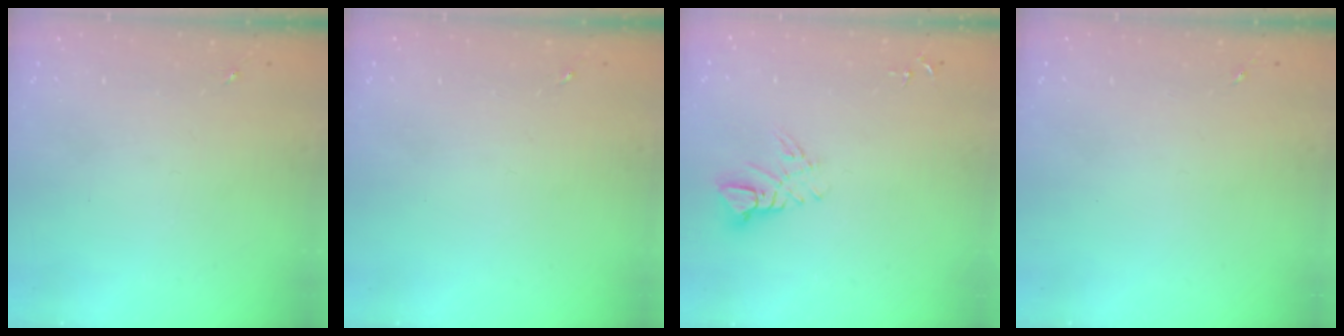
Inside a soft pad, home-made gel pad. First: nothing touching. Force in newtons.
{"total": 0.0}
{"total": 7.1, "press": 7.1, "slide": 0.7}
{"total": 0.0}